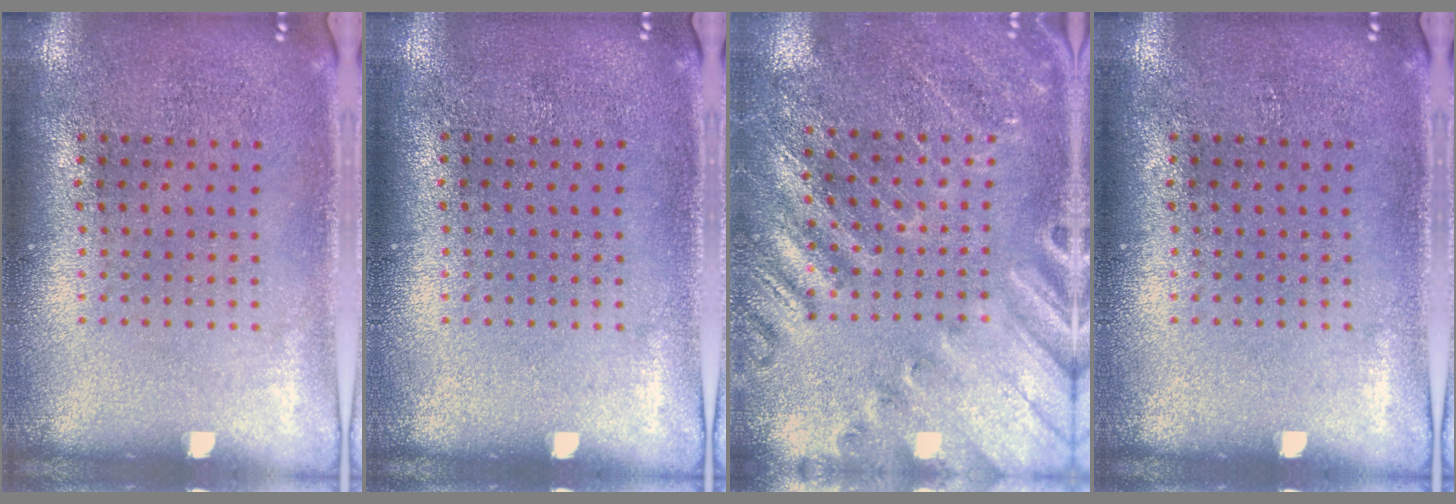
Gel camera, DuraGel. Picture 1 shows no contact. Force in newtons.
{"total": 0.0}
{"total": 2.5, "press": 2.5, "slide": 0.2}
{"total": 0.0}